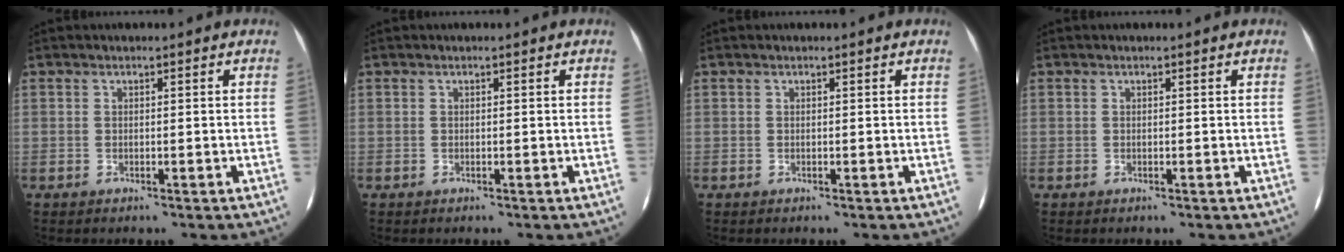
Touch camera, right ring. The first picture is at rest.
{"total": 0.0}
{"total": 0.0}
{"total": 0.0}